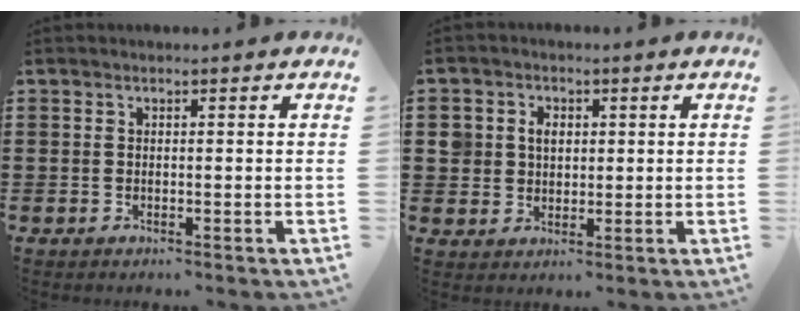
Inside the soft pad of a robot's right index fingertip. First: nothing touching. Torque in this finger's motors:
{"motor_torque": [0.72, 0.25, 0.12, 0.03]}